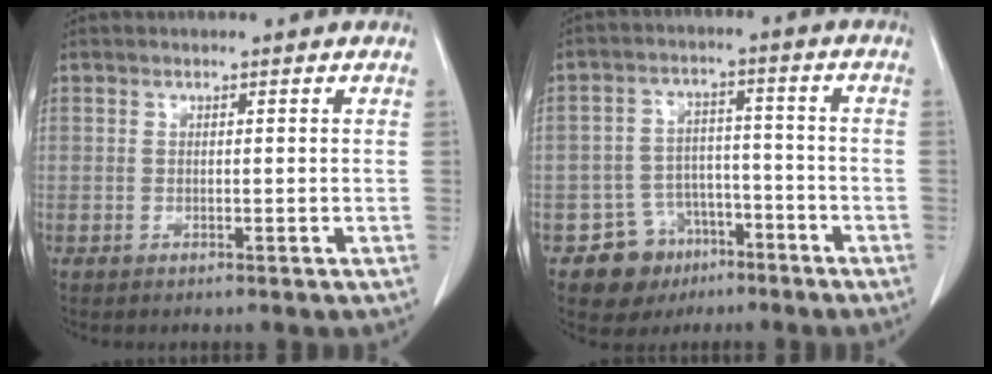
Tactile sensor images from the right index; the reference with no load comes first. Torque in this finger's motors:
{"motor_torque": [-0.94, -0.26, -0.98, -0.21]}